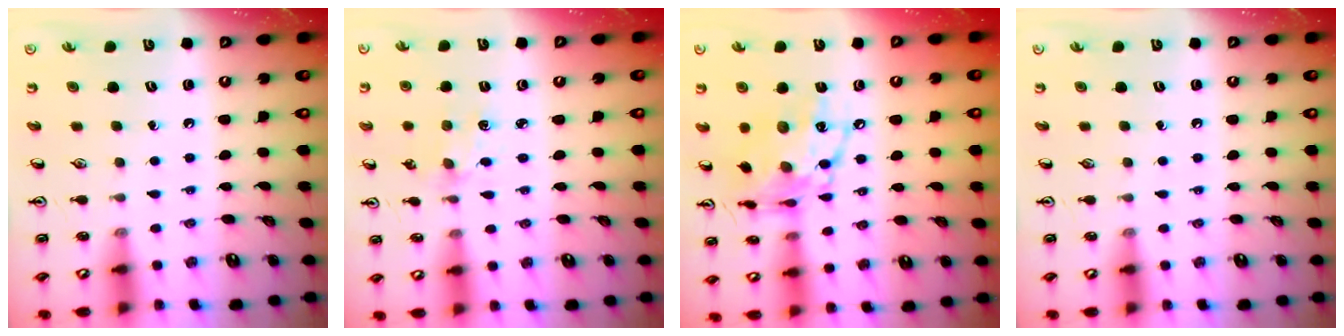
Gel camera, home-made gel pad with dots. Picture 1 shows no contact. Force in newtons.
{"total": 1.9, "press": 1.9, "slide": 0.3}
{"total": 14.9, "press": 14.9, "slide": 1.1}
{"total": 0.0}